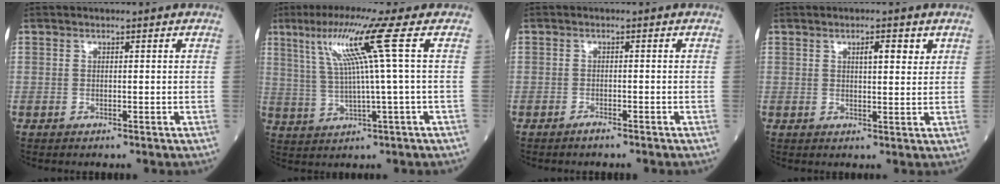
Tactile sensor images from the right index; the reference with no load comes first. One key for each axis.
{"total": 9.8, "fx": 3.7, "fy": -2.3, "fz": 8.8, "tx": -0.161, "ty": 0.017, "tz": 0.075}
{"total": 1.1, "fx": -1.0, "fy": 0.1, "fz": 0.4, "tx": -0.012, "ty": 0.000, "tz": -0.015}
{"total": 3.2, "fx": 1.6, "fy": 0.8, "fz": 2.6, "tx": -0.040, "ty": -0.001, "tz": 0.023}